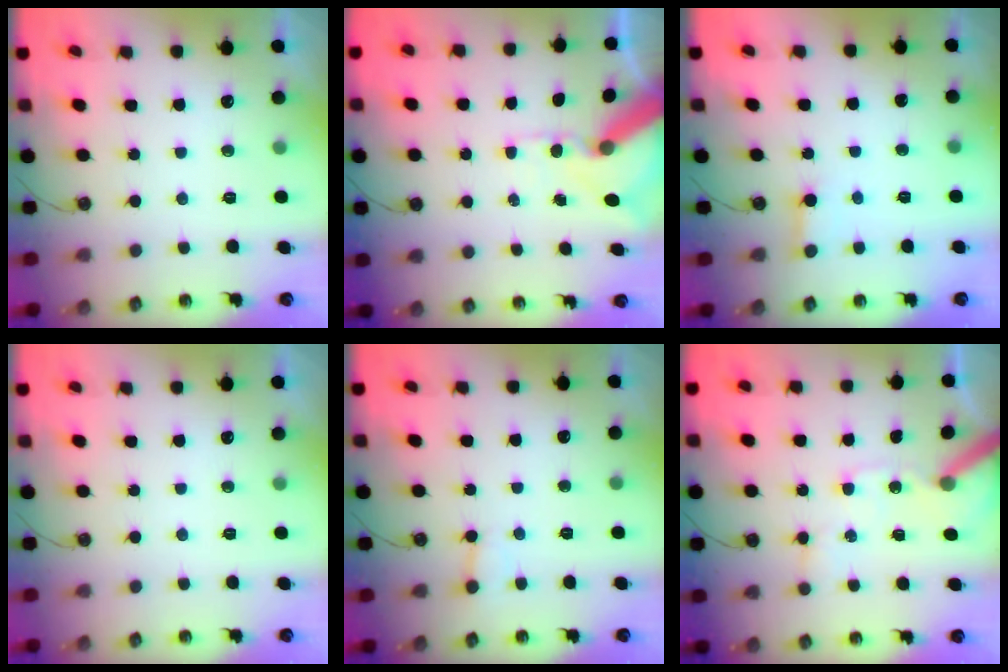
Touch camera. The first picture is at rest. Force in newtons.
{"total": 13.2, "press": 13.1, "slide": 1.7}
{"total": 2.4, "press": 2.4, "slide": 0.0}
{"total": 0.0}
{"total": 3.7, "press": 3.7, "slide": 0.3}
{"total": 10.5, "press": 10.3, "slide": 1.5}